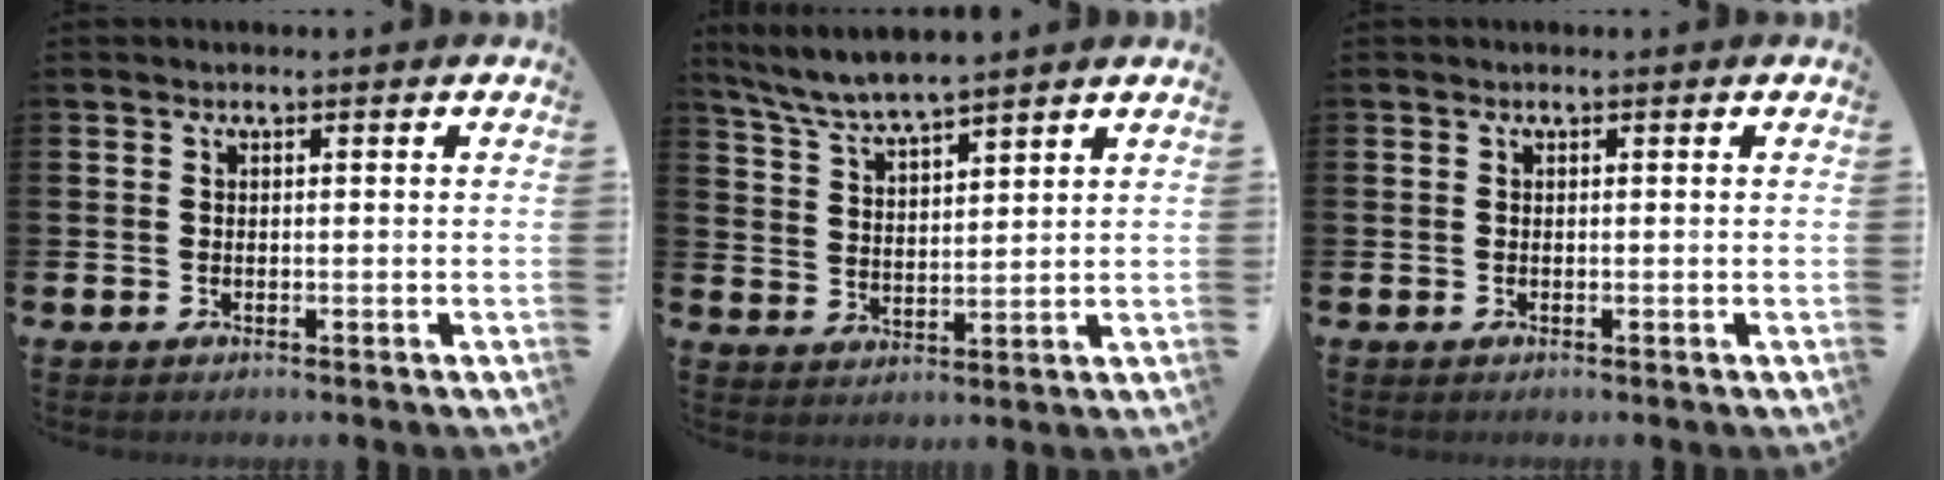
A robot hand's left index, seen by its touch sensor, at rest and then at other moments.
{"total": 5.7, "force": [5.5, 0.1, 1.2], "torque": [-0.051, -0.028, 0.099]}
{"total": 0.0}